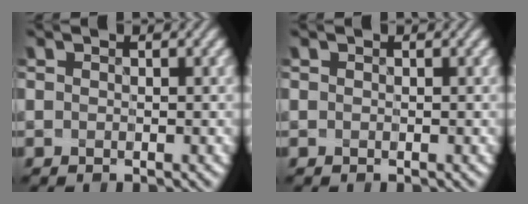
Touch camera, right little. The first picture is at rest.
{"total": 0.0}